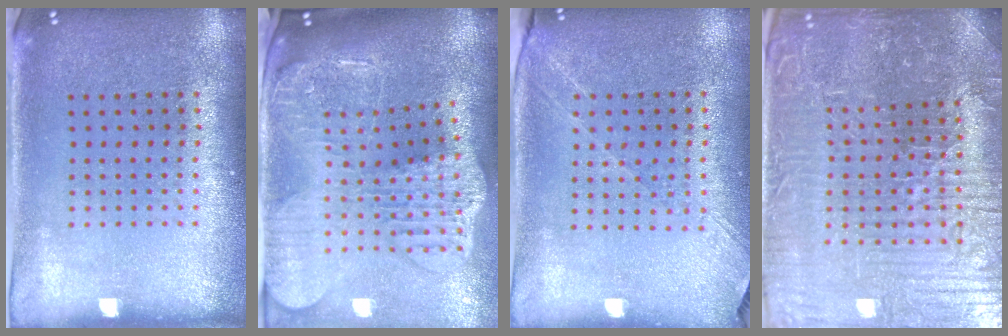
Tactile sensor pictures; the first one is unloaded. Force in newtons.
{"total": 4.2, "press": 3.2, "slide": 2.8}
{"total": 1.3, "press": 1.2, "slide": 0.5}
{"total": 5.5, "press": 5.3, "slide": 1.4}